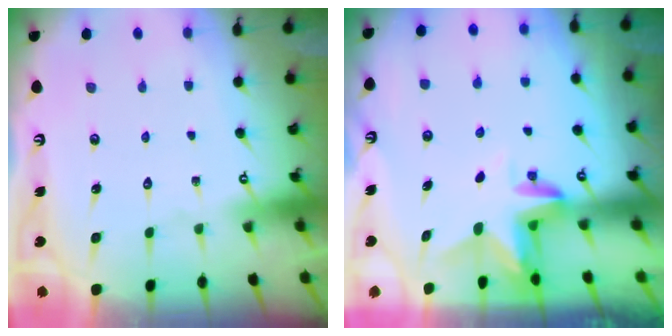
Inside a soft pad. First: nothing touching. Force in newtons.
{"total": 3.3, "press": 3.3, "slide": 0.3}